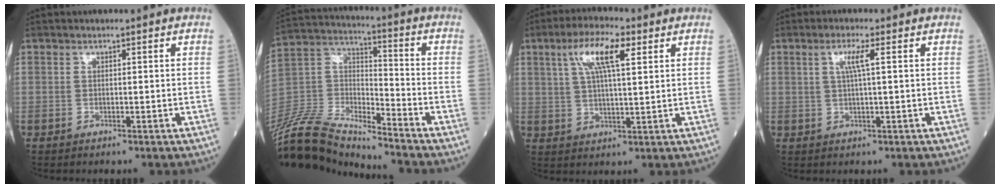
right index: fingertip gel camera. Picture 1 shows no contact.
{"total": 15.7, "force": [-15.2, 0.9, 3.6], "torque": [-0.078, 0.039, -0.293]}
{"total": 8.6, "force": [3.8, 1.7, 7.5], "torque": [-0.146, 0.015, 0.071]}
{"total": 3.1, "force": [1.0, -0.3, 2.9], "torque": [-0.061, 0.004, 0.020]}